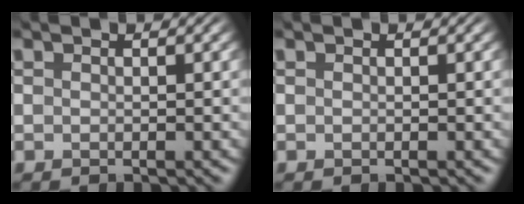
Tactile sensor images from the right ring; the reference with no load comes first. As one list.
[{"total": 0.0}]